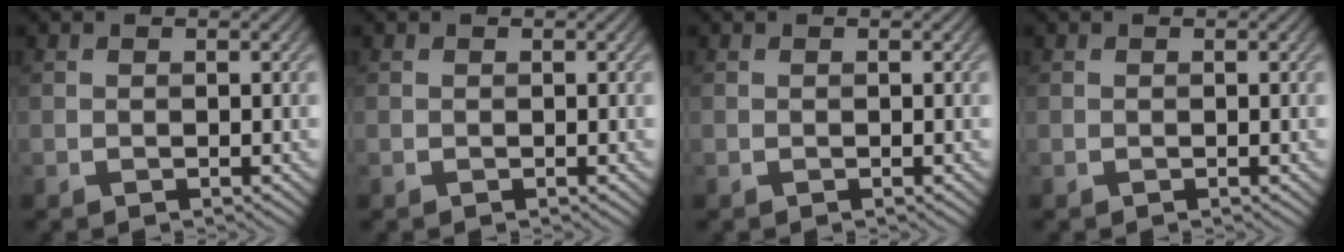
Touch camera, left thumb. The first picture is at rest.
{"total": 0.0}
{"total": 0.0}
{"total": 0.0}